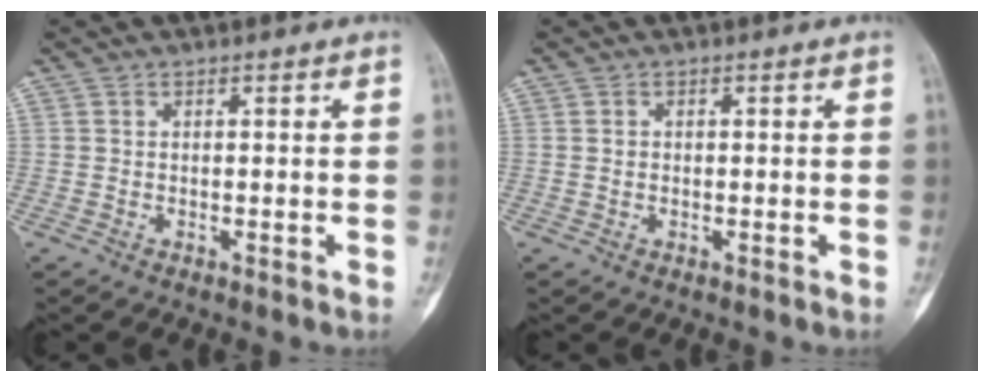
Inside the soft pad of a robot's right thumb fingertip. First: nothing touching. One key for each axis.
{"total": 0.8, "fx": -0.1, "fy": 0.7, "fz": 0.4, "tx": -0.004, "ty": 0.003, "tz": -0.004}